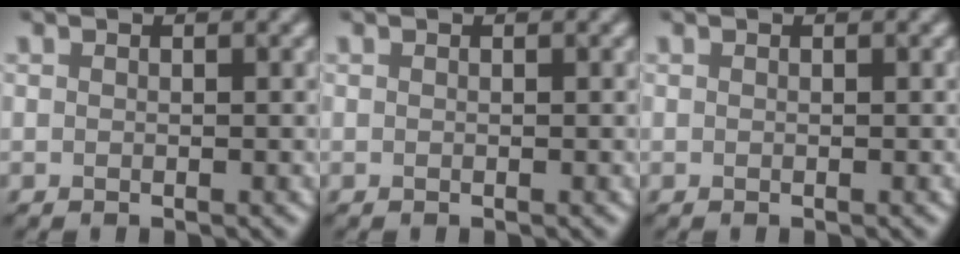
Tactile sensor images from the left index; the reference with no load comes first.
{"total": 0.0}
{"total": 0.0}